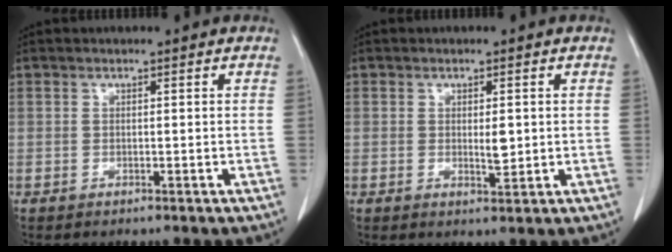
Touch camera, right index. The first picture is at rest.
{"total": 2.4, "force": [0.3, 0.8, 2.3], "torque": [-0.036, -0.004, 0.006]}